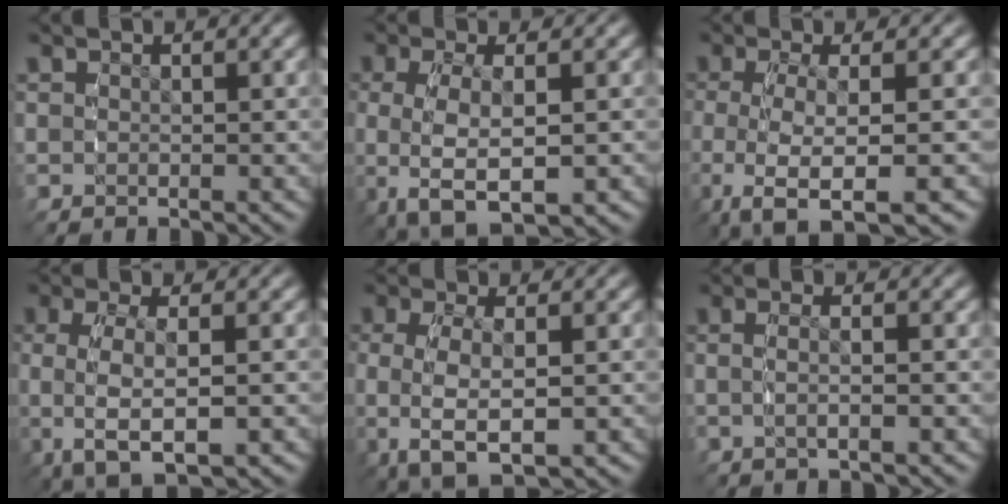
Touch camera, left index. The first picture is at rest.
{"total": 7.8, "force": [-2.8, 4.3, 5.8], "torque": [-0.150, -0.049, -0.013]}
{"total": 8.0, "force": [-4.6, 3.4, 5.6], "torque": [-0.147, -0.053, -0.042]}
{"total": 6.4, "force": [-1.5, 3.0, 5.5], "torque": [-0.129, -0.023, -0.002]}
{"total": 6.8, "force": [-1.9, 3.7, 5.4], "torque": [-0.136, -0.036, -0.005]}
{"total": 2.2, "force": [-0.6, 0.2, 2.1], "torque": [-0.044, -0.006, -0.007]}